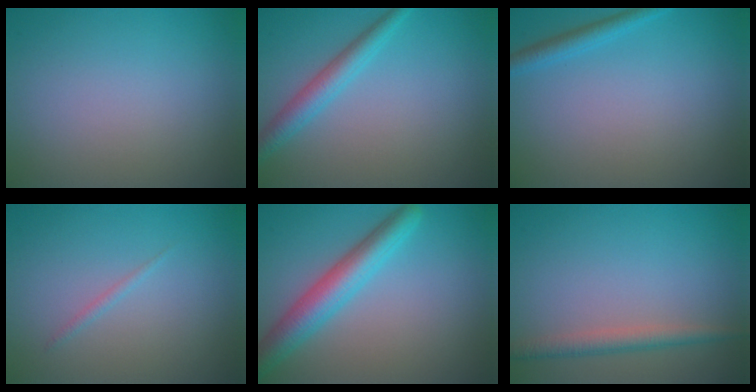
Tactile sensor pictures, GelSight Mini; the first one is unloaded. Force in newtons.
{"total": 2.9, "press": 2.9, "slide": 0.1}
{"total": 2.3, "press": 2.3, "slide": 0.0}
{"total": 0.6, "press": 0.6, "slide": 0.0}
{"total": 4.9, "press": 4.9, "slide": 0.2}
{"total": 2.2, "press": 2.2, "slide": 0.0}